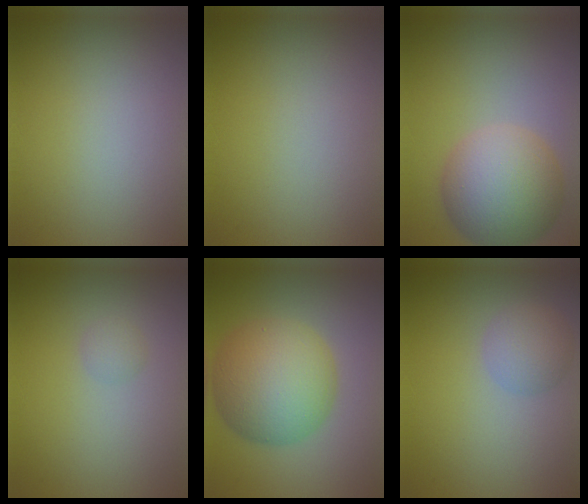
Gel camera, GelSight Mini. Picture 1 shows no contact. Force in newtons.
{"total": 0.0}
{"total": 7.7, "press": 7.7, "slide": 0.3}
{"total": 0.8, "press": 0.8, "slide": 0.1}
{"total": 9.2, "press": 9.2, "slide": 0.1}
{"total": 2.6, "press": 2.6, "slide": 0.0}